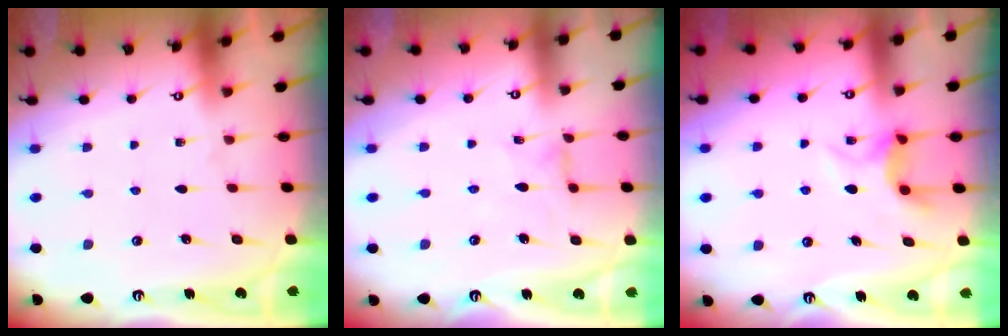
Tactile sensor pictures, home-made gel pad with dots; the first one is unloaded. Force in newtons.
{"total": 0.8, "press": 0.7, "slide": 0.3}
{"total": 7.1, "press": 7.1, "slide": 0.0}